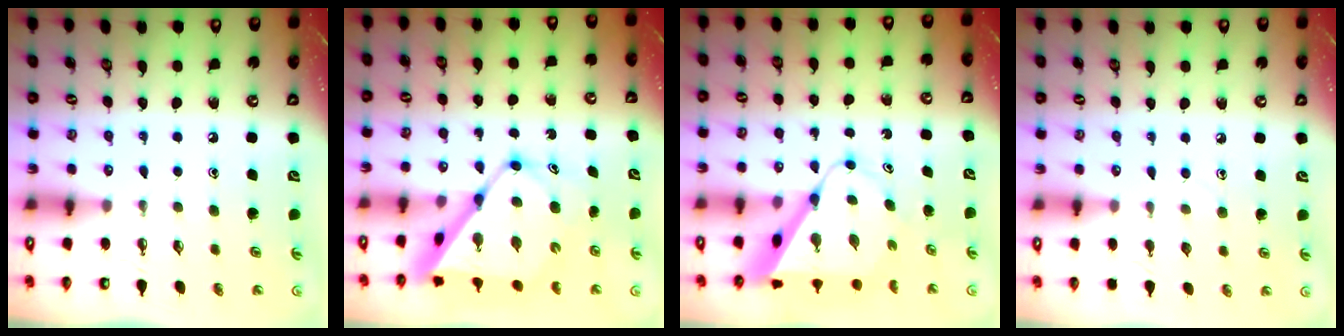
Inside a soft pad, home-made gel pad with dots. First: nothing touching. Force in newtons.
{"total": 14.5, "press": 14.5, "slide": 1.0}
{"total": 10.0, "press": 10.0, "slide": 0.5}
{"total": 4.9, "press": 4.9, "slide": 0.6}